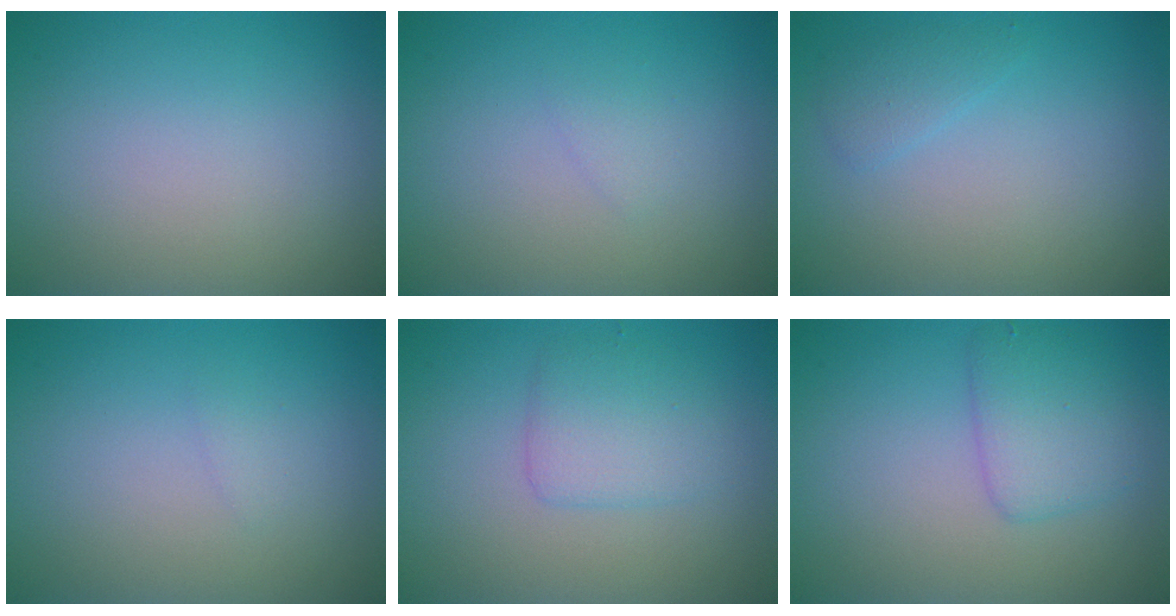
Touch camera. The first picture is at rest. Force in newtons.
{"total": 0.7, "press": 0.7, "slide": 0.1}
{"total": 1.3, "press": 1.3, "slide": 0.0}
{"total": 0.6, "press": 0.6, "slide": 0.0}
{"total": 2.7, "press": 2.7, "slide": 0.1}
{"total": 3.0, "press": 3.0, "slide": 0.2}